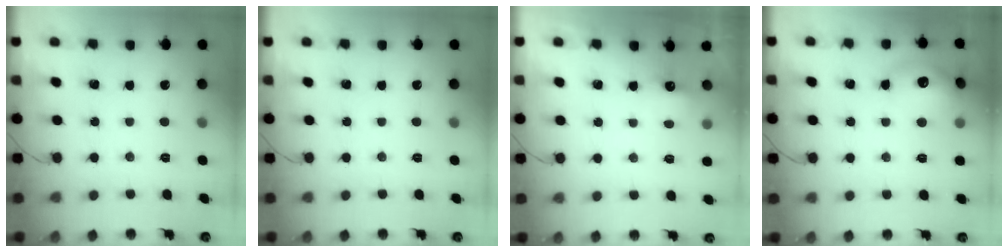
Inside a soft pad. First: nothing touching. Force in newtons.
{"total": 0.0}
{"total": 4.9, "press": 4.8, "slide": 0.8}
{"total": 14.0, "press": 13.9, "slide": 1.3}